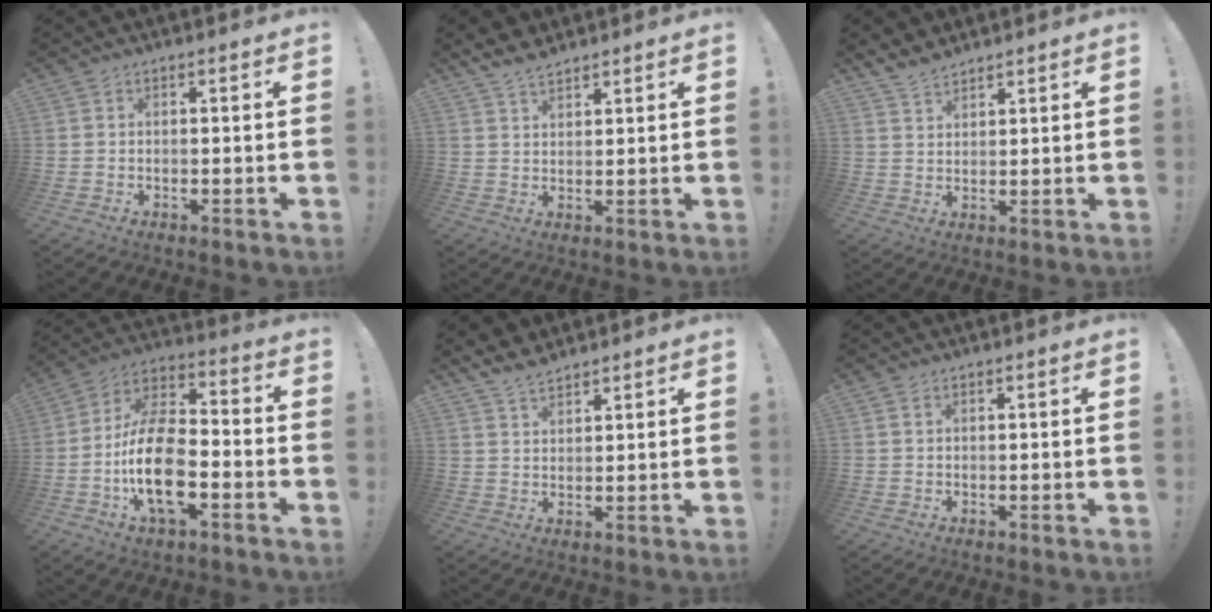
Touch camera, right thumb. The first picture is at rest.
{"total": 4.6, "force": [4.0, 1.9, 1.4], "torque": [-0.023, -0.023, 0.076]}
{"total": 4.6, "force": [4.0, 1.9, 1.1], "torque": [-0.019, -0.023, 0.078]}
{"total": 18.8, "force": [-5.3, 10.3, 14.8], "torque": [-0.279, 0.025, -0.087]}
{"total": 5.2, "force": [4.6, 2.1, 1.3], "torque": [-0.025, -0.024, 0.087]}
{"total": 0.8, "force": [0.5, 0.3, 0.5], "torque": [-0.002, -0.002, 0.007]}